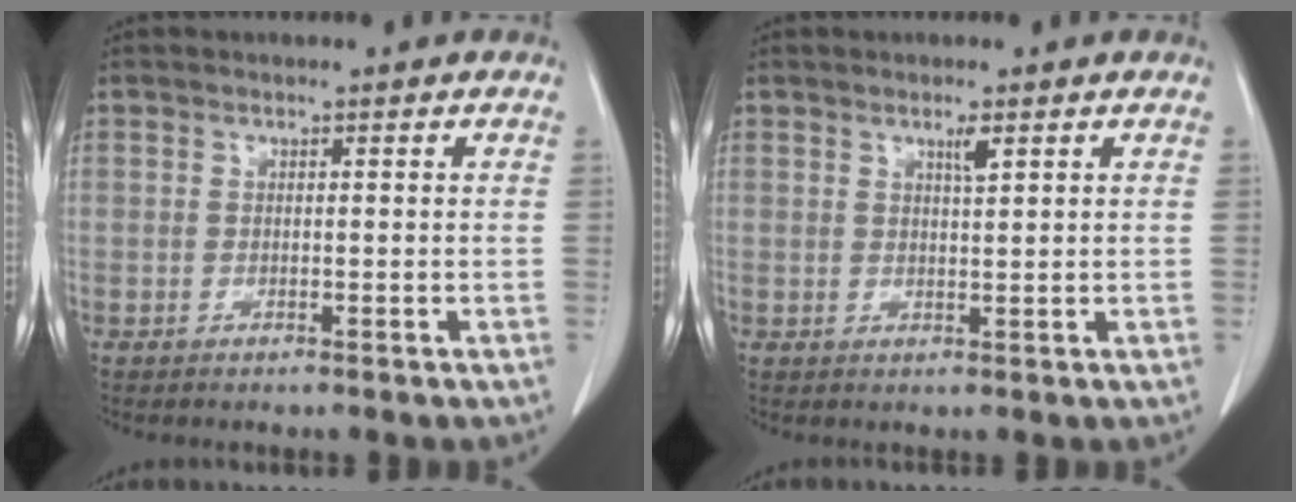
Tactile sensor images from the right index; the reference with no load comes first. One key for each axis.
{"total": 1.7, "fx": 1.0, "fy": 0.0, "fz": 1.4, "tx": -0.026, "ty": -0.003, "tz": 0.018}